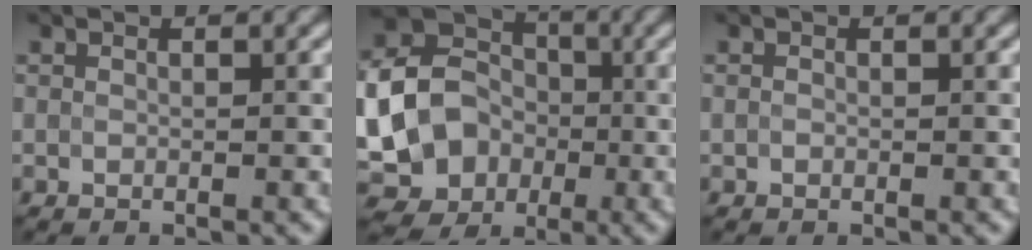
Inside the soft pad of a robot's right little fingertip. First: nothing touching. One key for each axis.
{"total": 17.0, "fx": -2.9, "fy": 15.6, "fz": 6.0, "tx": -0.151, "ty": -0.006, "tz": -0.071}
{"total": 0.0}